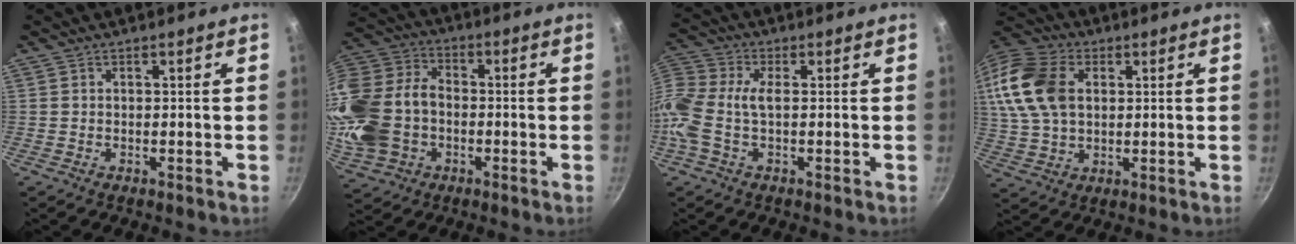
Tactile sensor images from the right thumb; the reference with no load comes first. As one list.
[{"total": 21.6, "force": [-3.5, 16.2, 13.9], "torque": [-0.312, 0.039, -0.063]}, {"total": 10.8, "force": [-0.8, 5.6, 9.1], "torque": [-0.216, 0.019, -0.033]}, {"total": 17.5, "force": [3.7, 12.0, 12.2], "torque": [-0.242, 0.012, 0.065]}]